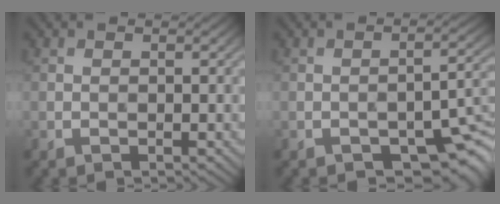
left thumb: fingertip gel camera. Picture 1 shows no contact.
{"total": 7.3, "force": [-4.4, 3.0, 5.0], "torque": [-0.057, -0.004, -0.060]}